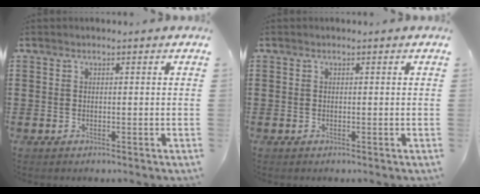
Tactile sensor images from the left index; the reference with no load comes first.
{"total": 0.0}